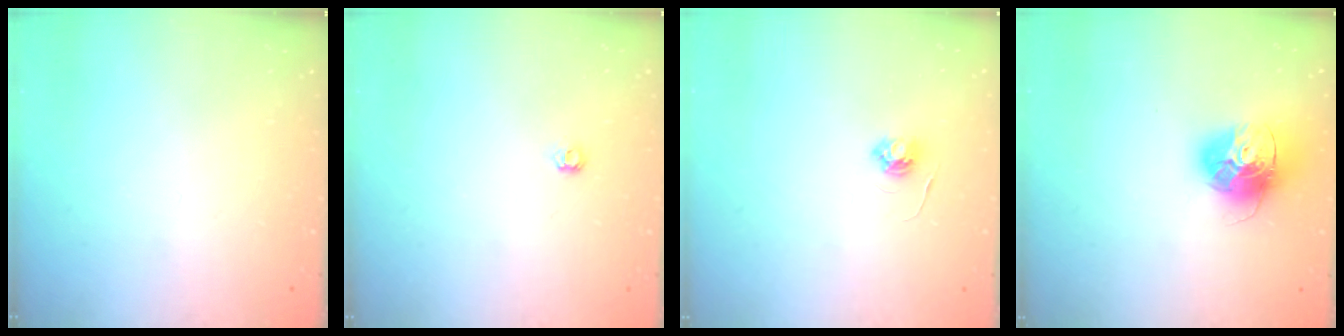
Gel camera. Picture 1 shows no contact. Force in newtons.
{"total": 4.7, "press": 4.7, "slide": 0.8}
{"total": 3.8, "press": 3.8, "slide": 0.4}
{"total": 14.9, "press": 14.9, "slide": 1.6}